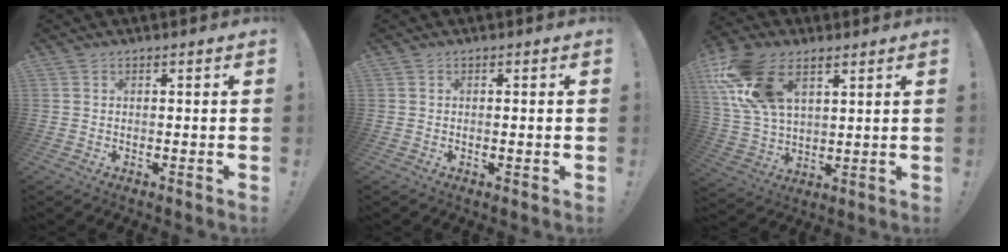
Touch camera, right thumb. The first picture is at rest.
{"total": 0.6, "force": [-0.2, 0.1, 0.6], "torque": [-0.008, -0.002, -0.004]}
{"total": 16.7, "force": [8.1, 10.0, 10.7], "torque": [-0.214, -0.026, 0.154]}